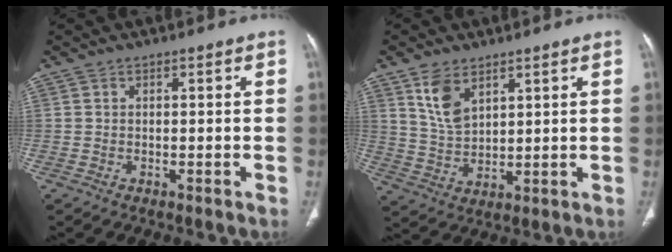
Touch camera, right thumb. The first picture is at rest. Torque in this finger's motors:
{"motor_torque": [-0.51, 0.79, -0.25, 0.31, 0.10]}